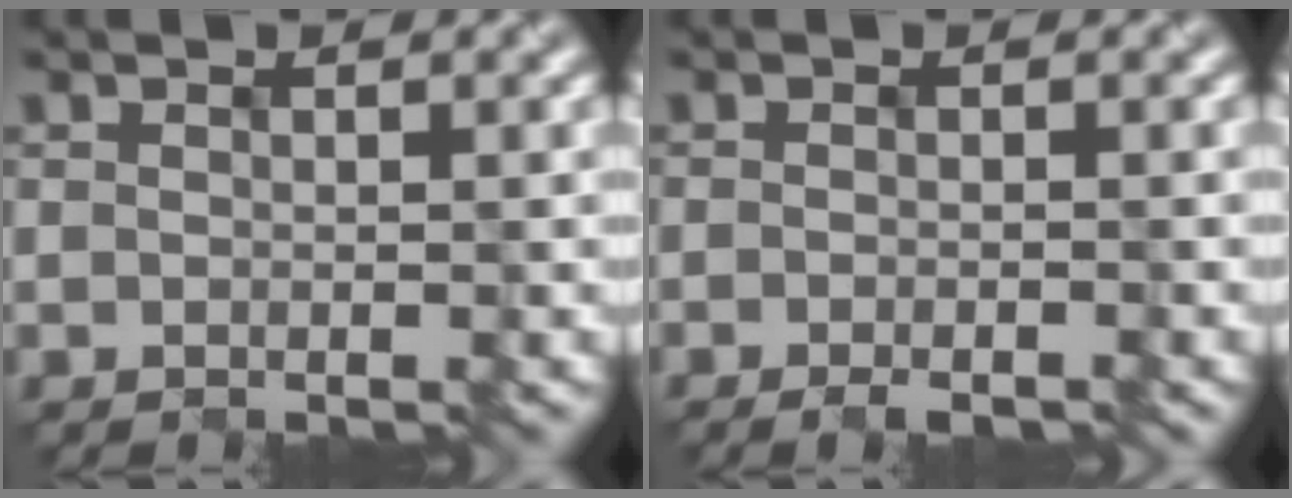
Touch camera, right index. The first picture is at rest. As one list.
[{"total": 1.0, "force": [-0.8, 0.0, 0.6], "torque": [-0.008, -0.002, -0.015]}]